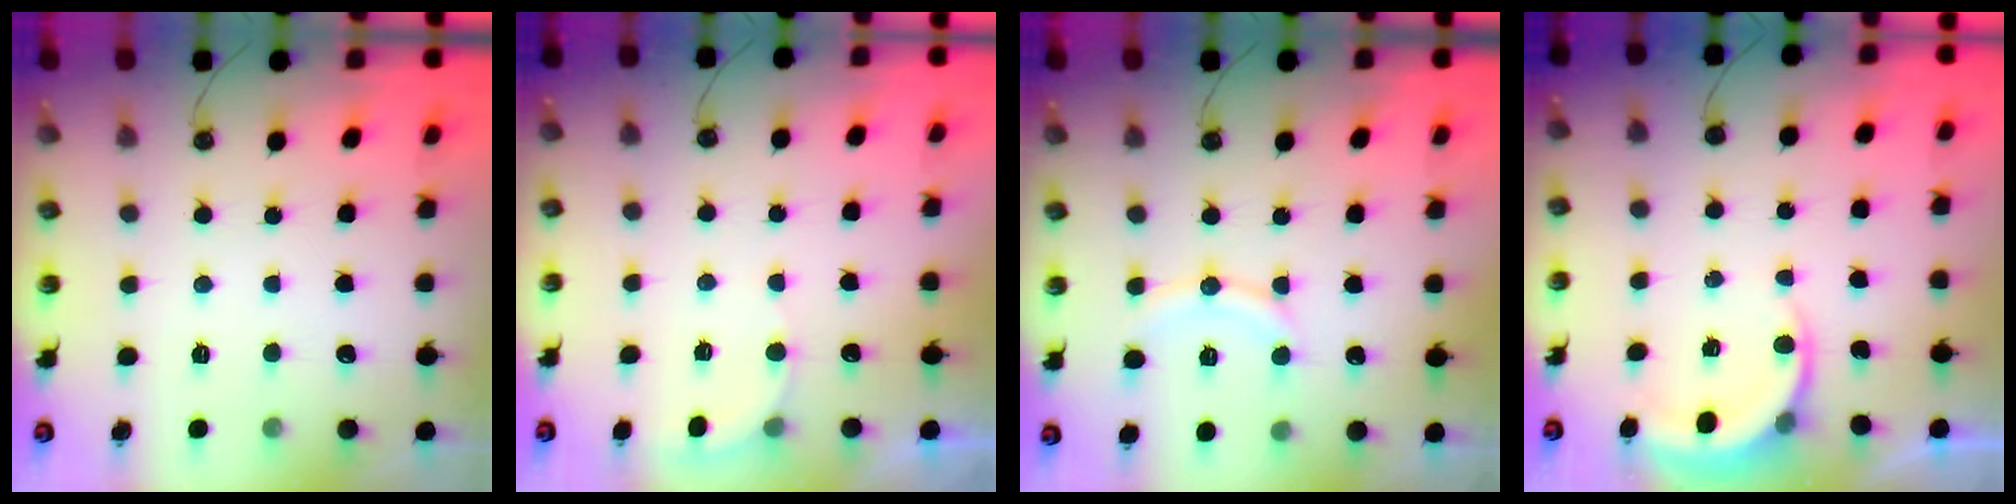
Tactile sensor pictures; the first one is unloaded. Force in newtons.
{"total": 3.6, "press": 3.4, "slide": 0.9}
{"total": 8.8, "press": 8.7, "slide": 0.8}
{"total": 5.5, "press": 5.5, "slide": 0.2}